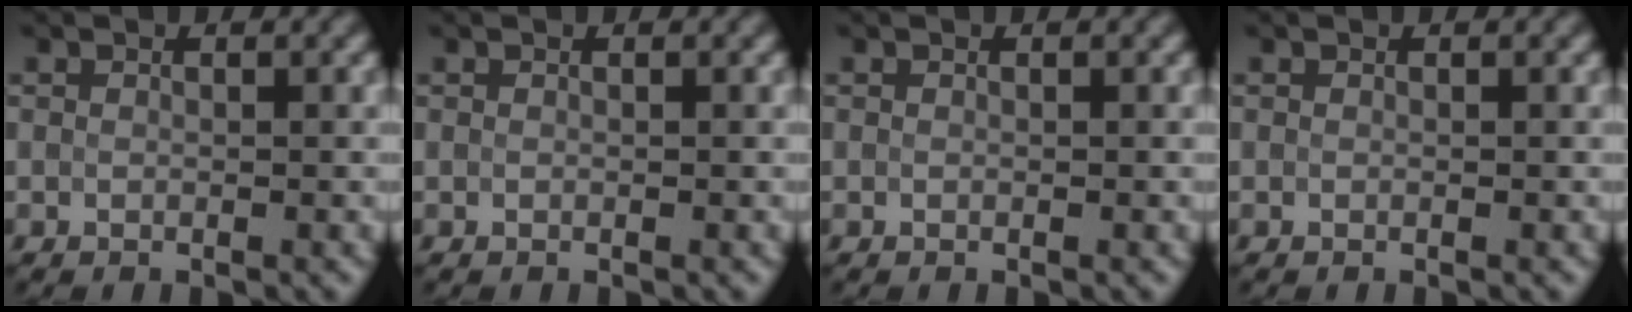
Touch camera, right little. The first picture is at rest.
{"total": 0.0}
{"total": 0.0}
{"total": 0.0}